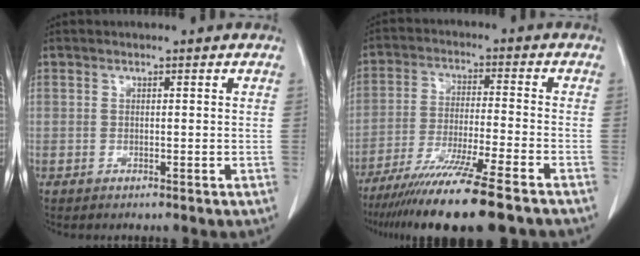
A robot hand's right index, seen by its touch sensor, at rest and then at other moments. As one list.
[{"total": 15.2, "force": [-11.8, -0.6, 9.5], "torque": [-0.174, -0.052, -0.196]}]